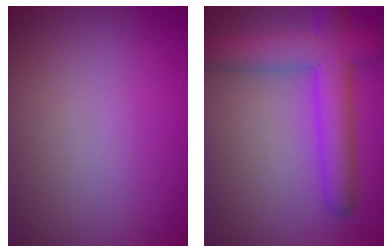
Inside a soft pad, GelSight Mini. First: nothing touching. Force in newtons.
{"total": 6.2, "press": 6.2, "slide": 0.2}